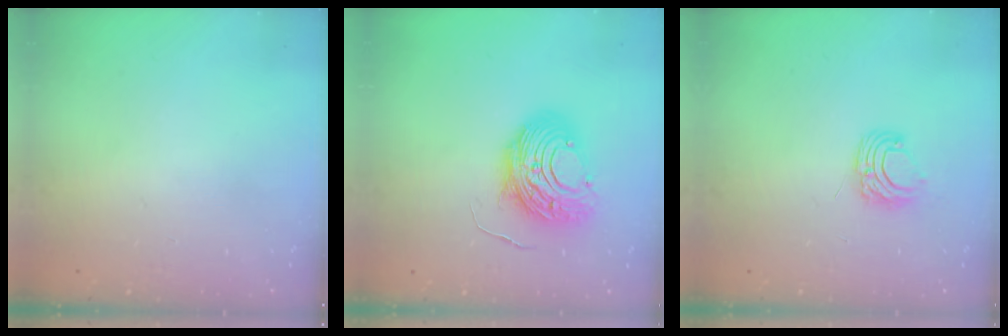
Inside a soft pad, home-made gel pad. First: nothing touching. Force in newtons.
{"total": 12.3, "press": 12.2, "slide": 0.9}
{"total": 6.6, "press": 6.6, "slide": 0.5}